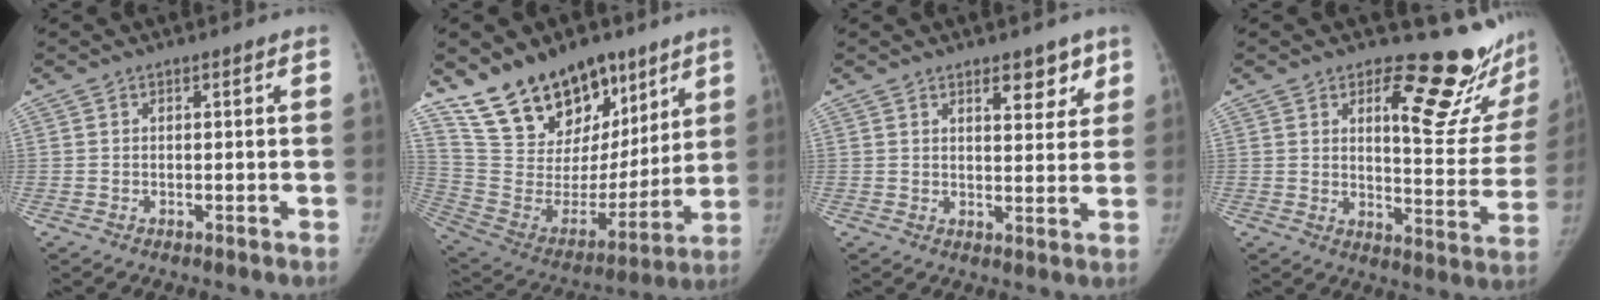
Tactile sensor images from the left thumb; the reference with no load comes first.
{"total": 23.8, "force": [16.1, 13.4, 11.3], "torque": [-0.141, -0.065, 0.284]}
{"total": 5.6, "force": [3.6, 2.6, 3.5], "torque": [-0.018, -0.022, 0.048]}
{"total": 17.4, "force": [12.8, 5.8, 10.3], "torque": [-0.079, -0.124, 0.161]}